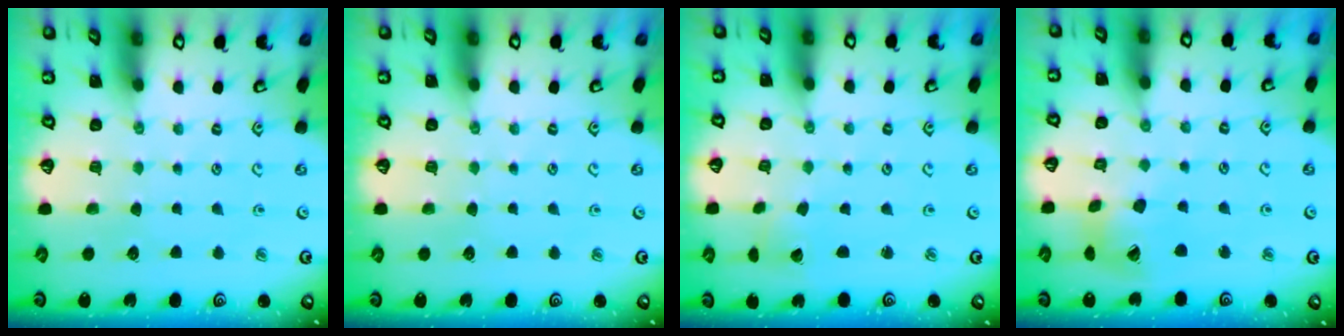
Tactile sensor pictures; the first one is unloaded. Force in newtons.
{"total": 0.0}
{"total": 2.5, "press": 2.5, "slide": 0.1}
{"total": 12.7, "press": 12.6, "slide": 1.5}